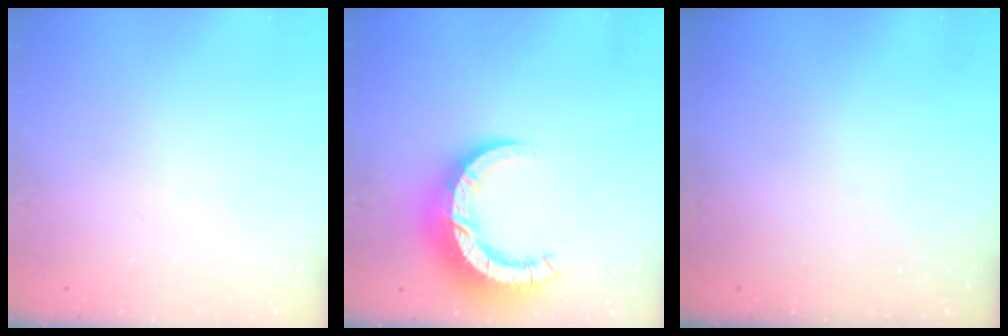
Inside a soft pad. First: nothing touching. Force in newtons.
{"total": 11.3, "press": 11.2, "slide": 1.3}
{"total": 0.0}